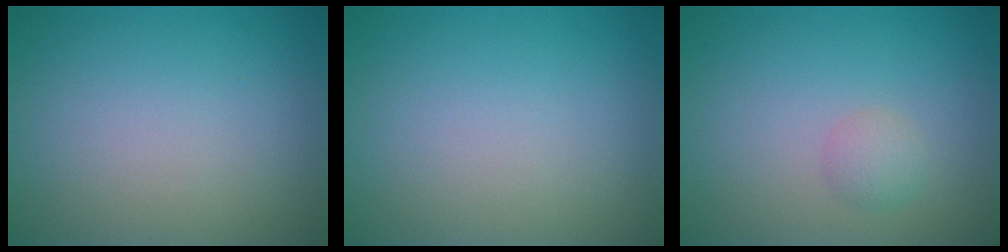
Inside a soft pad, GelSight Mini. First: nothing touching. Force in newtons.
{"total": 0.0}
{"total": 1.4, "press": 1.4, "slide": 0.0}